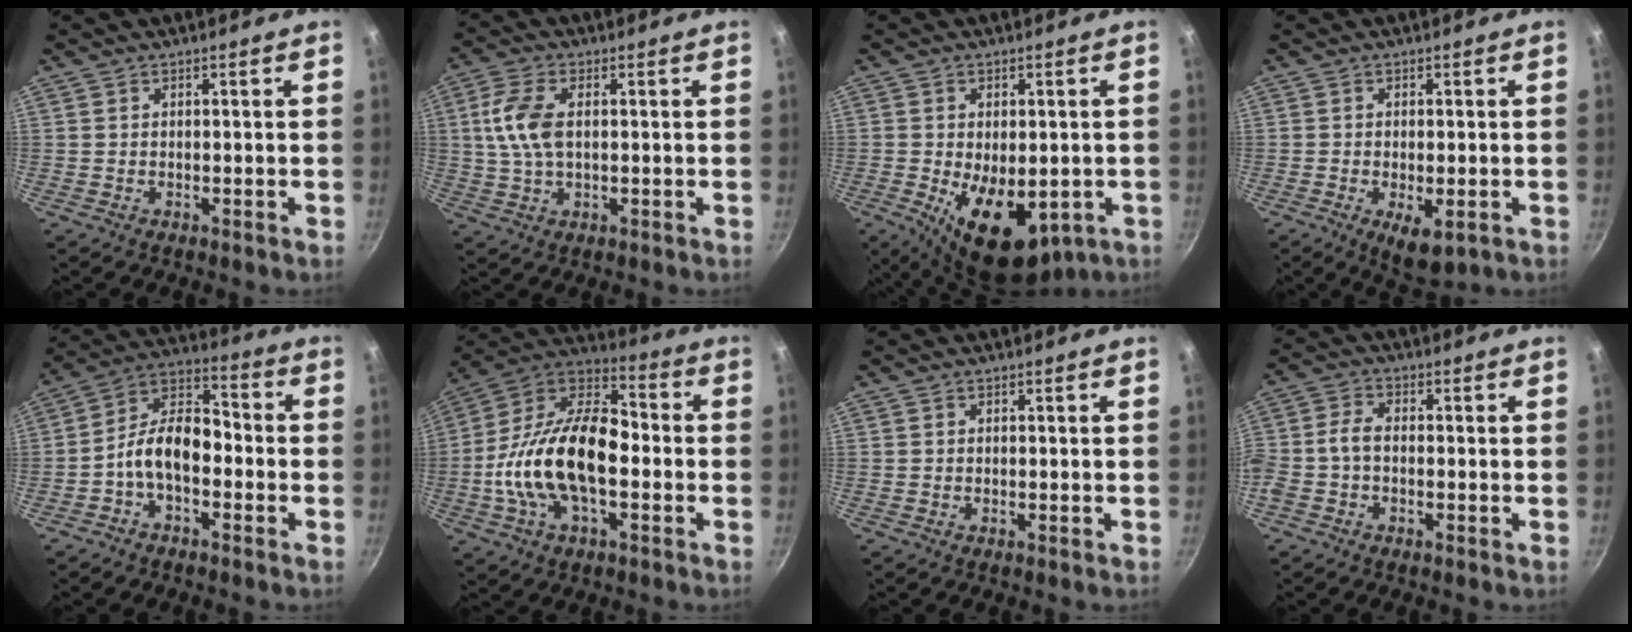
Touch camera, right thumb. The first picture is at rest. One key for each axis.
{"total": 8.4, "fx": 1.2, "fy": 4.5, "fz": 7.0, "tx": -0.145, "ty": 0.008, "tz": 0.020}
{"total": 14.0, "fx": -3.6, "fy": 7.8, "fz": 11.0, "tx": -0.139, "ty": -0.014, "tz": -0.034}
{"total": 6.2, "fx": -2.0, "fy": 2.8, "fz": 5.1, "tx": -0.071, "ty": -0.007, "tz": -0.021}
{"total": 10.8, "fx": -3.3, "fy": 6.4, "fz": 8.1, "tx": -0.124, "ty": 0.053, "tz": -0.077}
{"total": 22.1, "fx": -3.3, "fy": 12.2, "fz": 18.2, "tx": -0.319, "ty": 0.049, "tz": -0.079}
{"total": 0.0}
{"total": 4.5, "fx": -1.4, "fy": 2.7, "fz": 3.4, "tx": -0.078, "ty": 0.019, "tz": -0.042}